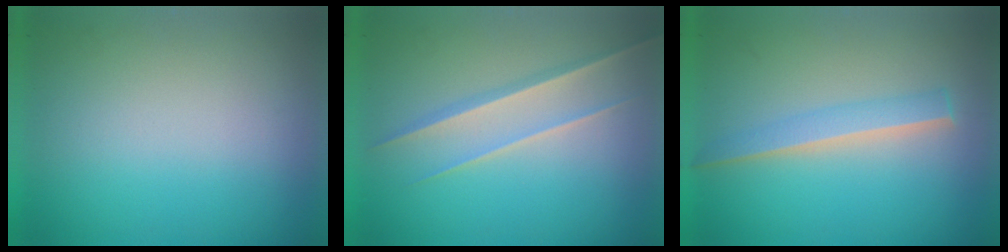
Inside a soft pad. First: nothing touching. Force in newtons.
{"total": 1.5}
{"total": 2.4}